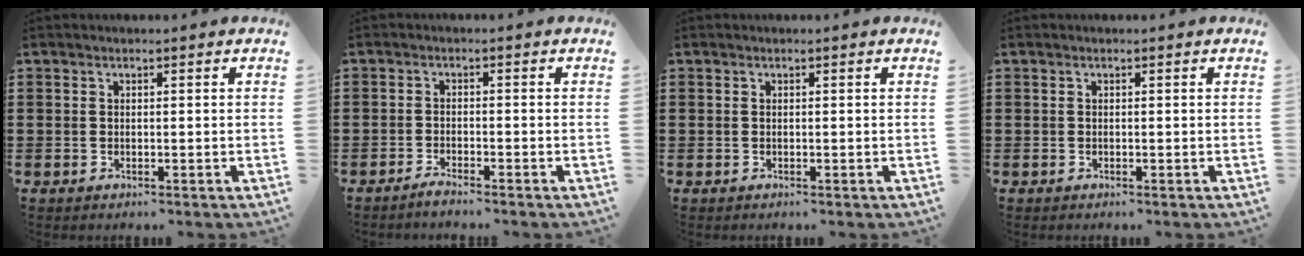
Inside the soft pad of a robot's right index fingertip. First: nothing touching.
{"total": 1.6, "force": [-1.6, -0.2, 0.3], "torque": [-0.007, 0.000, -0.029]}
{"total": 0.0}
{"total": 0.0}